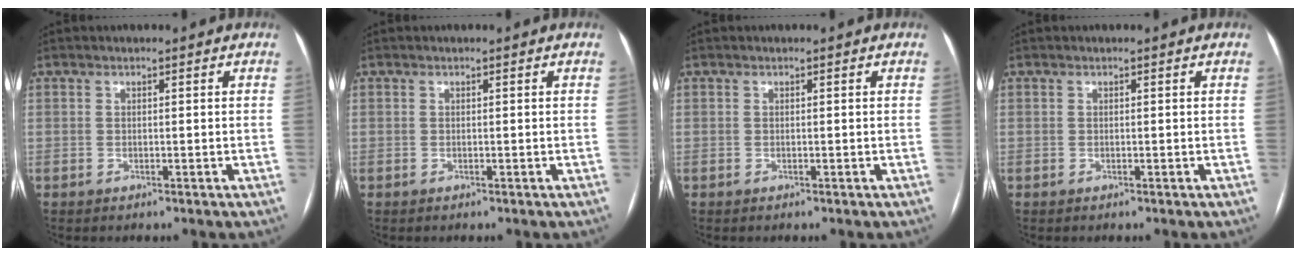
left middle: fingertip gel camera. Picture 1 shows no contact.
{"total": 0.0}
{"total": 0.0}
{"total": 0.0}